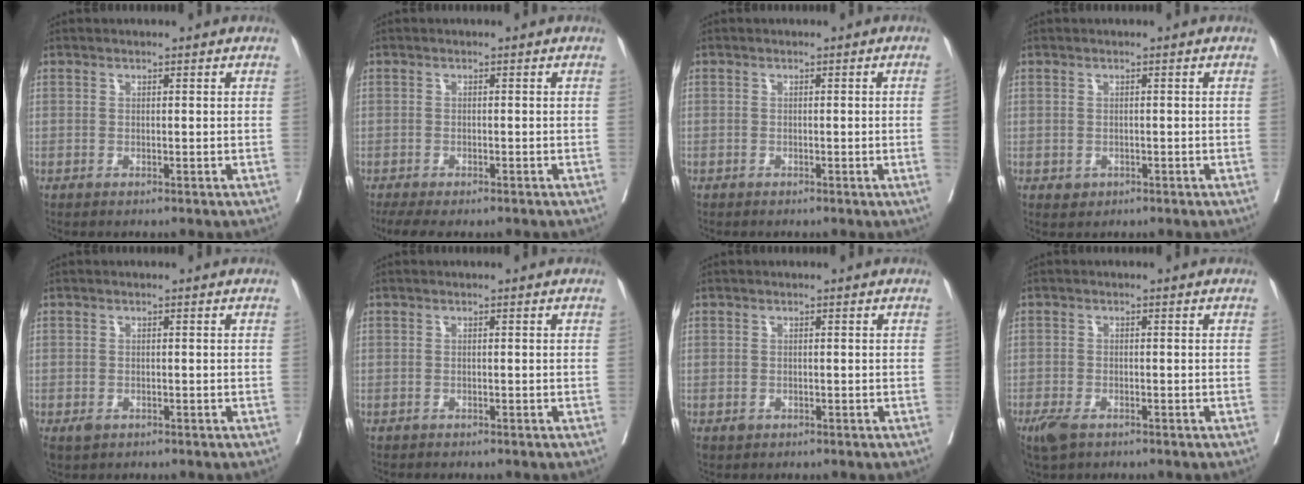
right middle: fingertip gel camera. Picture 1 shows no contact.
{"total": 5.2, "force": [-4.1, 1.7, 2.7], "torque": [-0.040, -0.013, -0.062]}
{"total": 0.7, "force": [-0.2, -0.2, 0.7], "torque": [-0.011, -0.002, -0.003]}
{"total": 1.3, "force": [-0.5, 1.1, 0.4], "torque": [-0.005, 0.003, 0.000]}
{"total": 1.6, "force": [-0.7, 1.1, 0.8], "torque": [-0.017, -0.002, -0.005]}
{"total": 0.7, "force": [-0.6, 0.3, 0.1], "torque": [-0.008, 0.000, -0.011]}
{"total": 0.9, "force": [-0.4, 0.7, 0.3], "torque": [-0.006, 0.001, -0.001]}
{"total": 3.9, "force": [-2.5, 1.8, 2.3], "torque": [-0.049, -0.009, -0.042]}